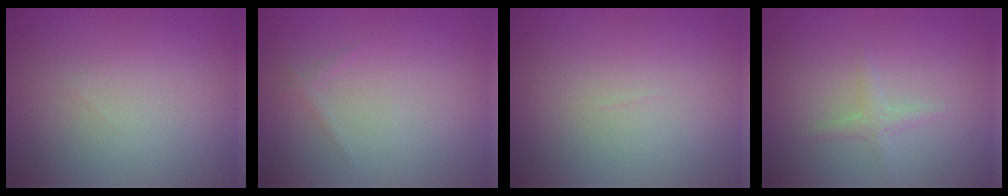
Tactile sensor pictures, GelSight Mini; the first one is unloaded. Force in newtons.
{"total": 0.7, "press": 0.7, "slide": 0.1}
{"total": 0.0}
{"total": 1.3, "press": 1.3, "slide": 0.1}